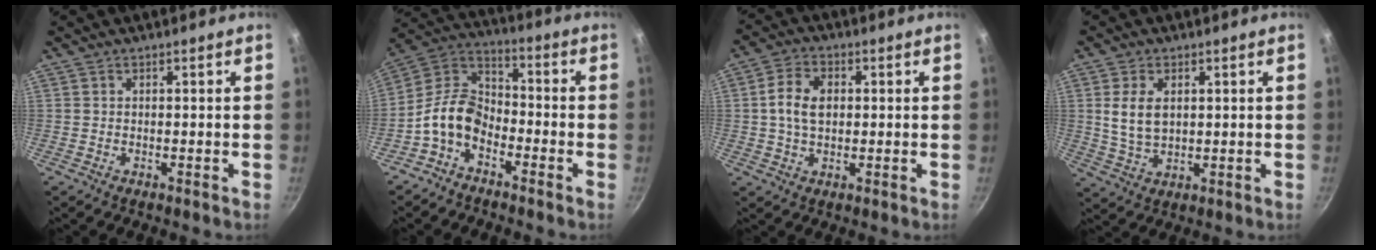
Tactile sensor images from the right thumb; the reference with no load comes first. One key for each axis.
{"total": 11.1, "fx": -5.1, "fy": 7.0, "fz": 7.0, "tx": -0.121, "ty": 0.064, "tz": -0.122}
{"total": 7.2, "fx": 0.8, "fy": 4.9, "fz": 5.3, "tx": -0.089, "ty": 0.010, "tz": 0.009}
{"total": 6.9, "fx": 1.5, "fy": 4.1, "fz": 5.3, "tx": -0.096, "ty": -0.008, "tz": 0.036}